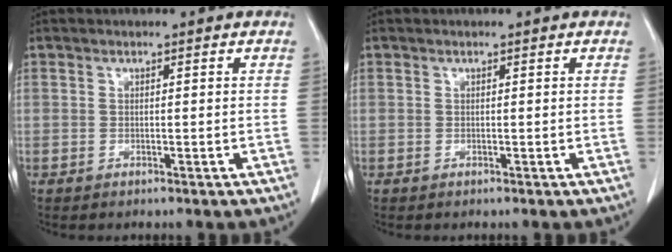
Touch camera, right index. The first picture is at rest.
{"total": 0.0}